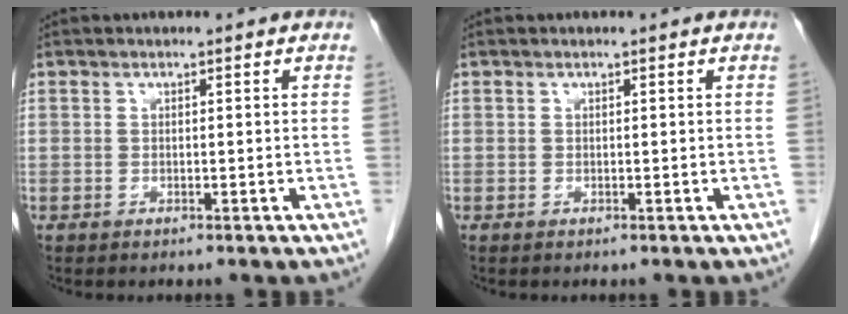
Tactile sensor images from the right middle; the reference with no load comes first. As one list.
[{"total": 0.0}]